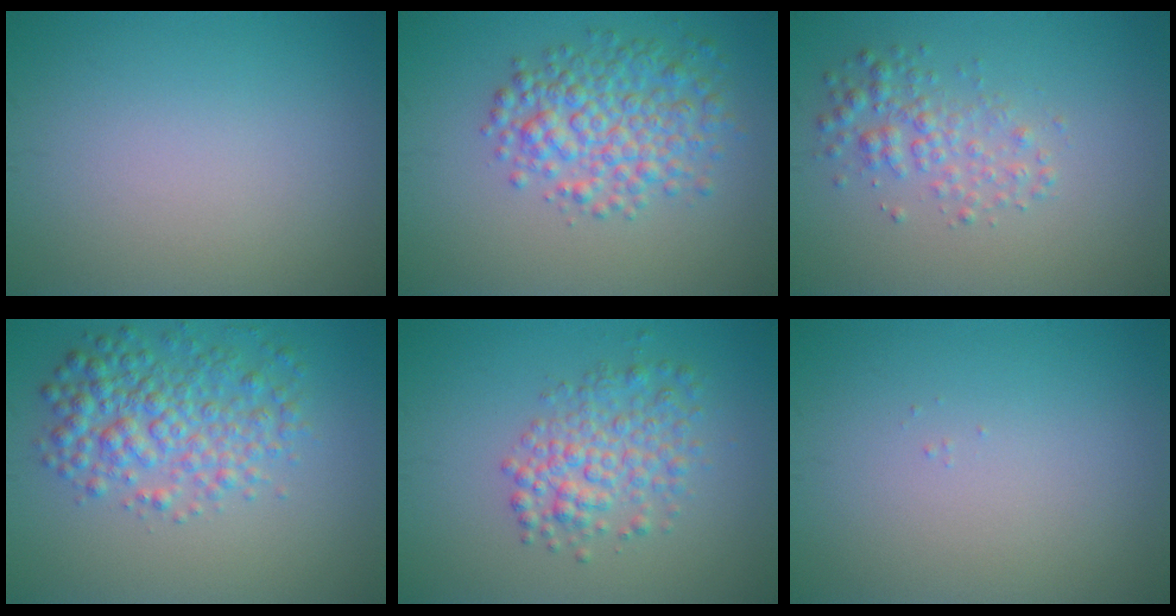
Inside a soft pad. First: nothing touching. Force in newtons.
{"total": 5.2, "press": 5.2, "slide": 0.1}
{"total": 2.6, "press": 2.6, "slide": 0.0}
{"total": 5.3, "press": 5.3, "slide": 0.1}
{"total": 3.9, "press": 3.9, "slide": 0.2}
{"total": 0.0}